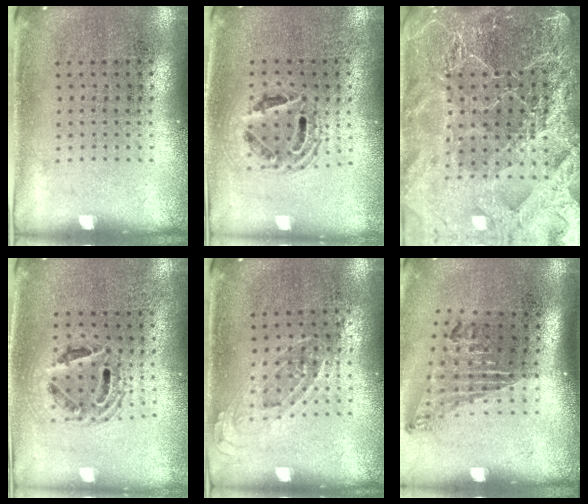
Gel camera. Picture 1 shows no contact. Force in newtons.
{"total": 1.4, "press": 1.2, "slide": 0.6}
{"total": 6.2, "press": 5.4, "slide": 3.1}
{"total": 1.3, "press": 1.2, "slide": 0.5}
{"total": 0.8, "press": 0.8, "slide": 0.3}
{"total": 1.7, "press": 1.1, "slide": 1.3}